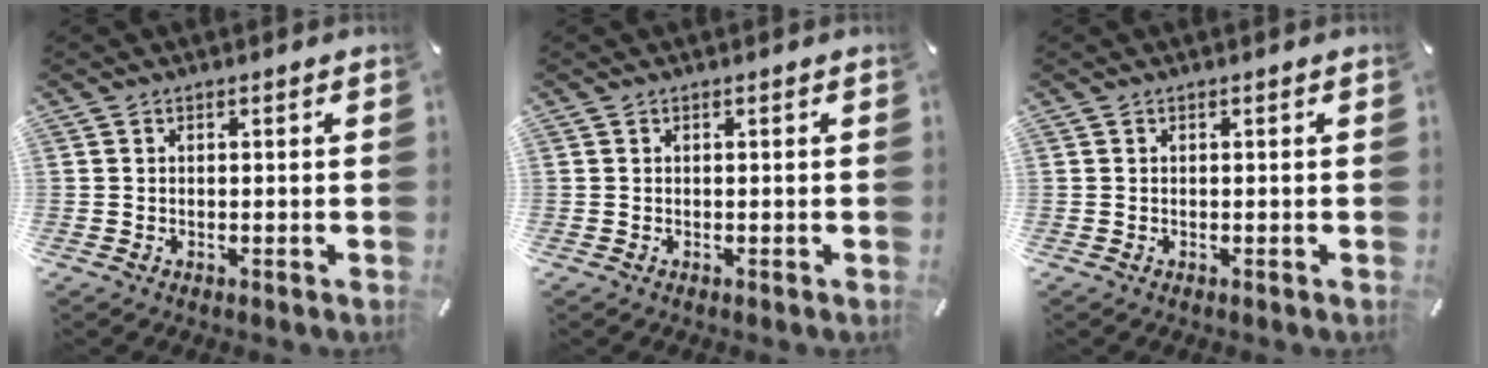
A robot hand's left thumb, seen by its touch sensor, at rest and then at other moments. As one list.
[{"total": 0.0}, {"total": 0.0}]